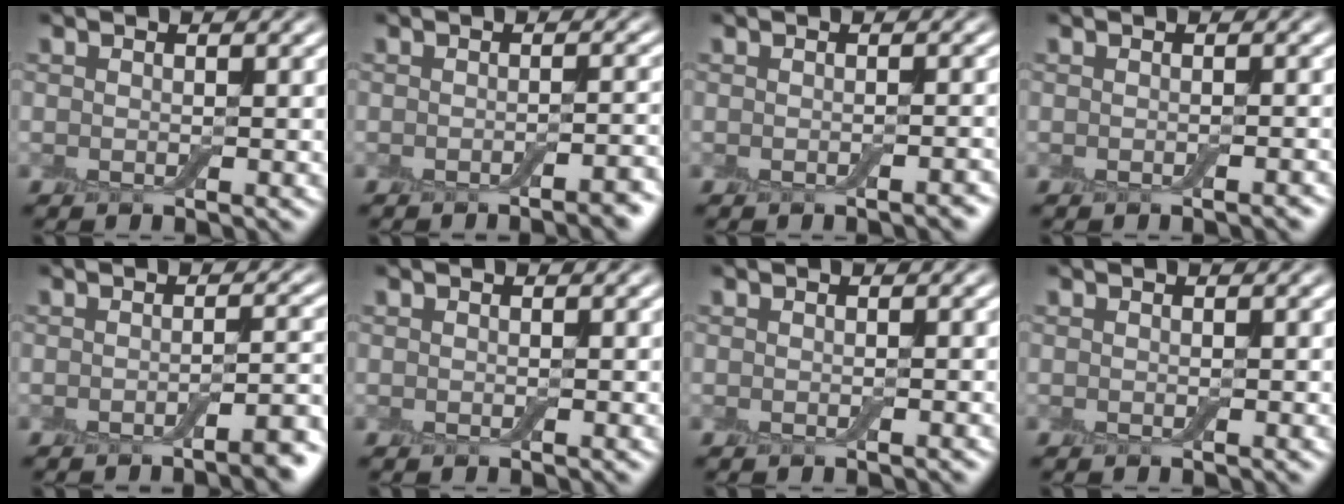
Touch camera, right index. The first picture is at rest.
{"total": 2.4, "force": [-1.5, 0.5, 1.8], "torque": [-0.017, 0.003, -0.025]}
{"total": 1.0, "force": [-0.6, 0.2, 0.8], "torque": [-0.009, 0.001, -0.009]}
{"total": 0.7, "force": [-0.4, 0.1, 0.5], "torque": [-0.006, 0.001, -0.005]}
{"total": 3.4, "force": [-2.0, 0.7, 2.7], "torque": [-0.028, 0.006, -0.036]}
{"total": 0.0}
{"total": 0.0}
{"total": 0.0}